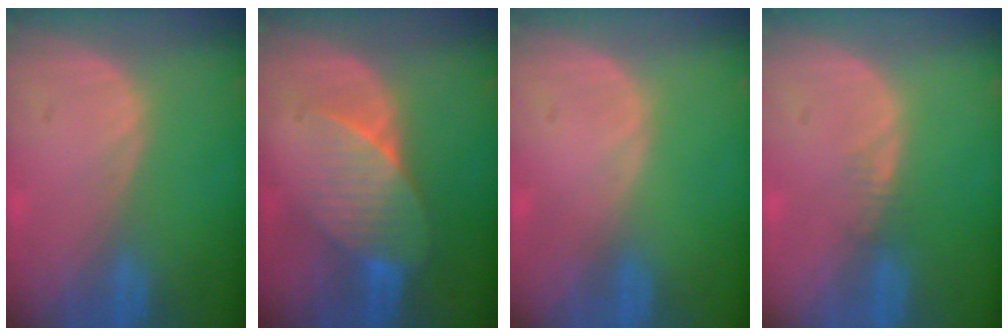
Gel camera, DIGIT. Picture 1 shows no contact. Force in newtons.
{"total": 7.3, "press": 6.9, "slide": 2.5}
{"total": 0.0}
{"total": 1.3, "press": 1.2, "slide": 0.2}